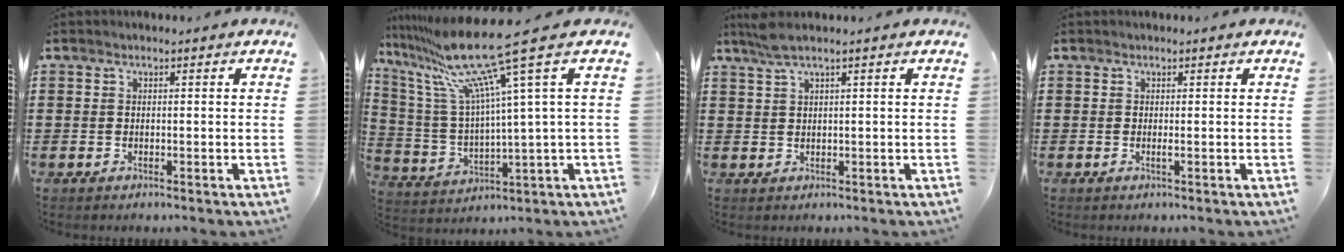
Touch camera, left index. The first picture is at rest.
{"total": 15.2, "force": [9.4, 0.1, 12.0], "torque": [-0.285, -0.053, 0.141]}
{"total": 2.4, "force": [1.5, 0.0, 1.9], "torque": [-0.040, -0.001, 0.027]}
{"total": 0.5, "force": [0.0, -0.1, 0.5], "torque": [-0.010, -0.001, -0.001]}